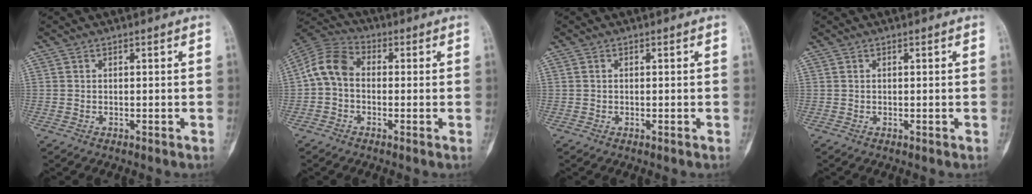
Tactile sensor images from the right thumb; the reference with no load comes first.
{"total": 8.4, "force": [-0.4, 6.0, 5.8], "torque": [-0.105, 0.024, -0.023]}
{"total": 0.0}
{"total": 0.0}